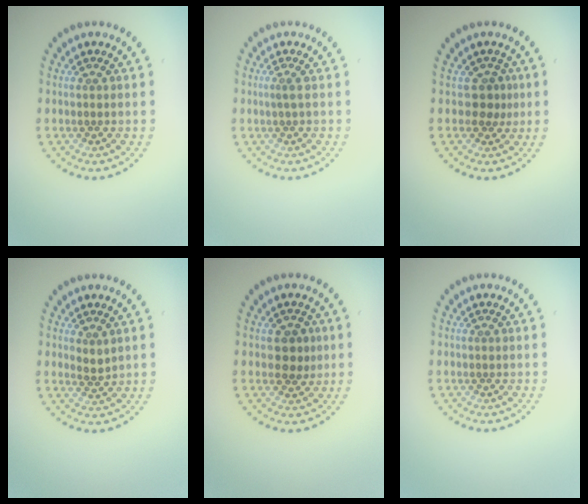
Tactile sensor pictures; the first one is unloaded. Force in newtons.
{"total": 0.6, "press": 0.2, "slide": 0.6}
{"total": 1.8, "press": 1.3, "slide": 1.3}
{"total": 1.1, "press": 0.9, "slide": 0.6}
{"total": 2.1, "press": 2.0, "slide": 0.6}
{"total": 0.0}